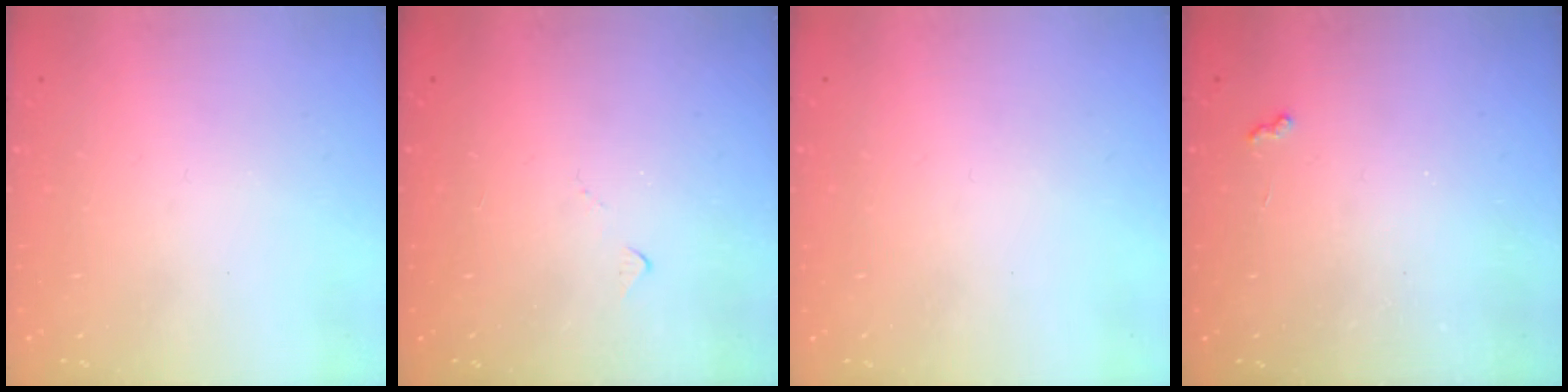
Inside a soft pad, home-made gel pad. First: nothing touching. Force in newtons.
{"total": 5.0, "press": 5.0, "slide": 0.7}
{"total": 0.0}
{"total": 2.6, "press": 2.6, "slide": 0.4}